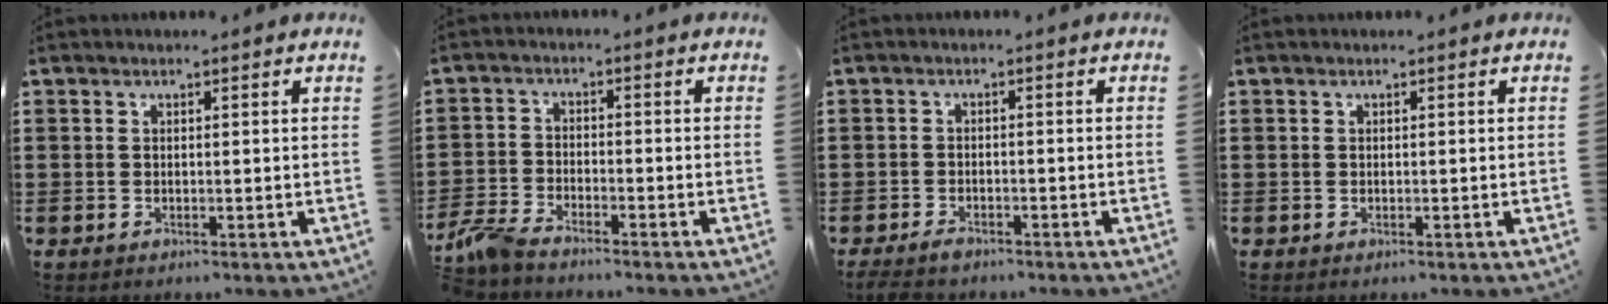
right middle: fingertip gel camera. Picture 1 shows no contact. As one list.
[{"total": 4.3, "force": [-3.8, 0.7, 1.8], "torque": [-0.066, -0.010, -0.084]}, {"total": 1.8, "force": [-1.6, 0.5, 0.7], "torque": [-0.024, -0.002, -0.033]}, {"total": 0.0}]